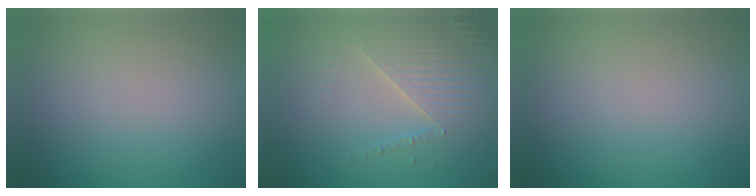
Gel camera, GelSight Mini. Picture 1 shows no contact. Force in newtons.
{"total": 4.3, "press": 4.1, "slide": 1.4}
{"total": 0.0}